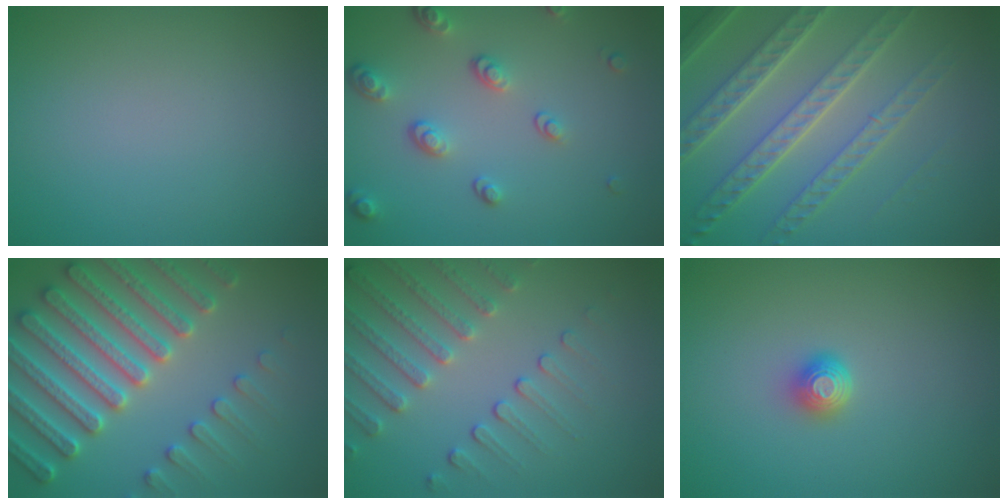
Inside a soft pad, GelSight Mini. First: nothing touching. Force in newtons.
{"total": 3.3, "press": 2.5, "slide": 2.1}
{"total": 8.0, "press": 5.5, "slide": 5.9}
{"total": 7.7, "press": 7.4, "slide": 1.9}
{"total": 4.7, "press": 3.7, "slide": 3.0}
{"total": 1.6, "press": 1.3, "slide": 0.9}